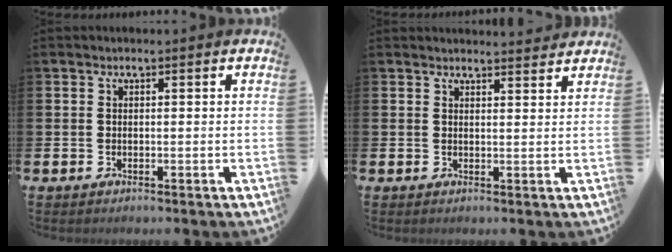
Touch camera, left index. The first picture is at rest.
{"total": 2.3, "force": [2.3, 0.2, -0.1], "torque": [0.010, -0.018, 0.040]}